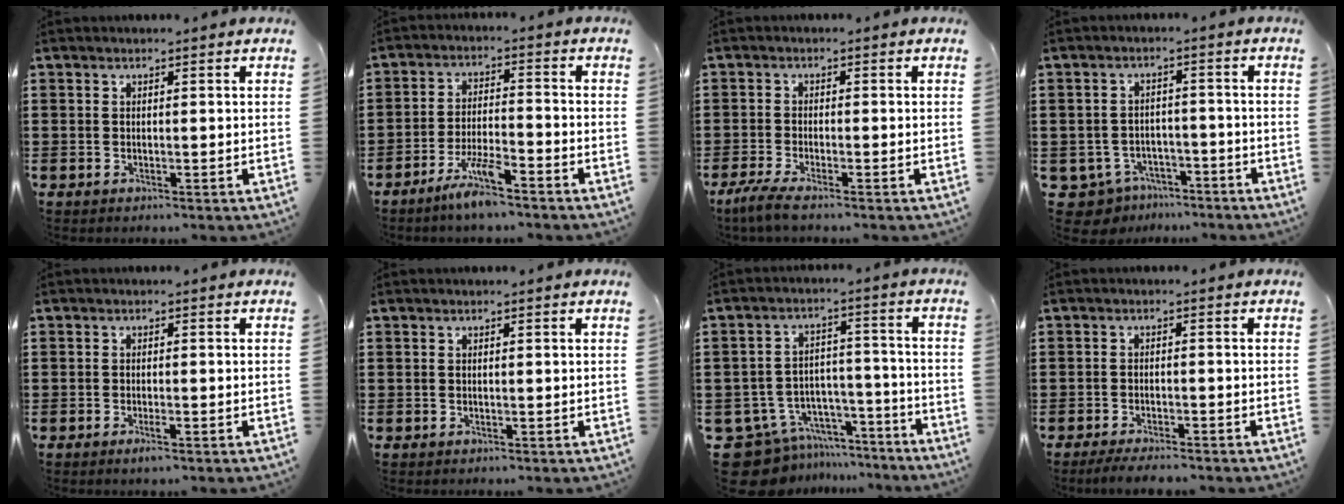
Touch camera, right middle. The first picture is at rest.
{"total": 6.0, "force": [-4.7, 0.6, 3.7], "torque": [-0.080, -0.007, -0.092]}
{"total": 2.8, "force": [-2.3, 0.0, 1.7], "torque": [-0.050, -0.013, -0.049]}
{"total": 4.0, "force": [-3.7, 1.5, 0.3], "torque": [-0.038, -0.002, -0.083]}
{"total": 1.3, "force": [-0.8, 0.1, 1.0], "torque": [-0.018, -0.003, -0.014]}
{"total": 0.0}
{"total": 10.0, "force": [-8.5, 5.0, 1.8], "torque": [-0.059, 0.033, -0.163]}
{"total": 2.5, "force": [-2.4, 0.0, 0.7], "torque": [-0.014, -0.002, -0.048]}